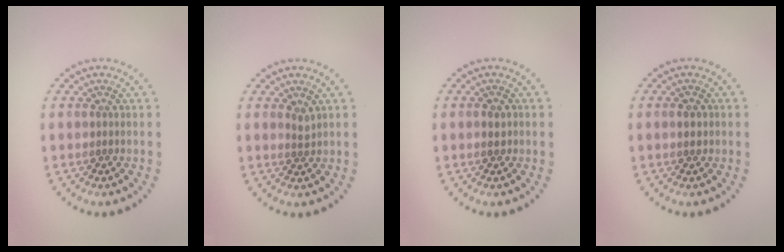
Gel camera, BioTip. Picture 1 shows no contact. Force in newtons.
{"total": 0.9, "press": 0.7, "slide": 0.5}
{"total": 1.1, "press": 1.1, "slide": 0.2}
{"total": 1.2, "press": 1.1, "slide": 0.1}